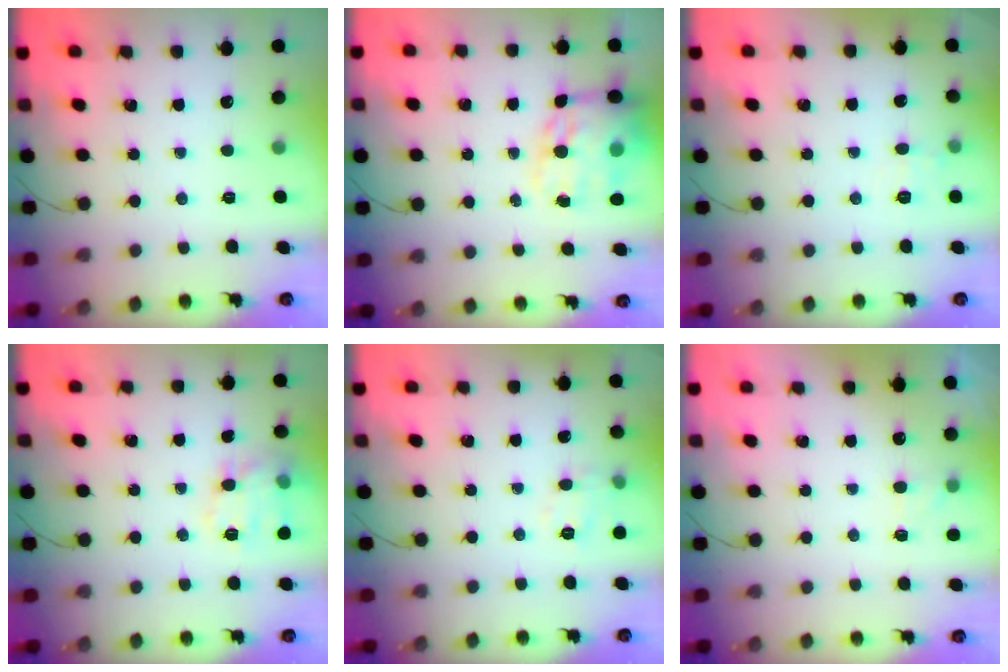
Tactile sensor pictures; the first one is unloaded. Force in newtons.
{"total": 18.1, "press": 17.6, "slide": 4.4}
{"total": 5.3, "press": 5.1, "slide": 1.5}
{"total": 12.7, "press": 12.7, "slide": 0.5}
{"total": 5.6, "press": 5.5, "slide": 1.2}
{"total": 2.7, "press": 2.5, "slide": 1.1}